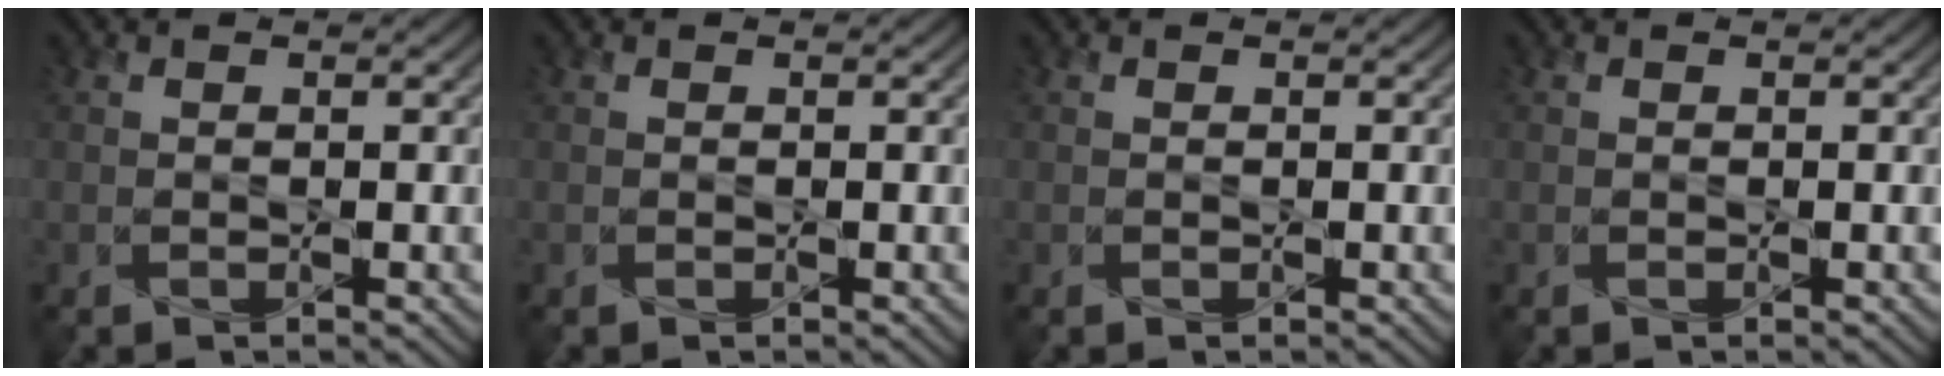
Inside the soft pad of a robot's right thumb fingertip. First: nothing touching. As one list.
[{"total": 0.0}, {"total": 0.0}, {"total": 0.0}]